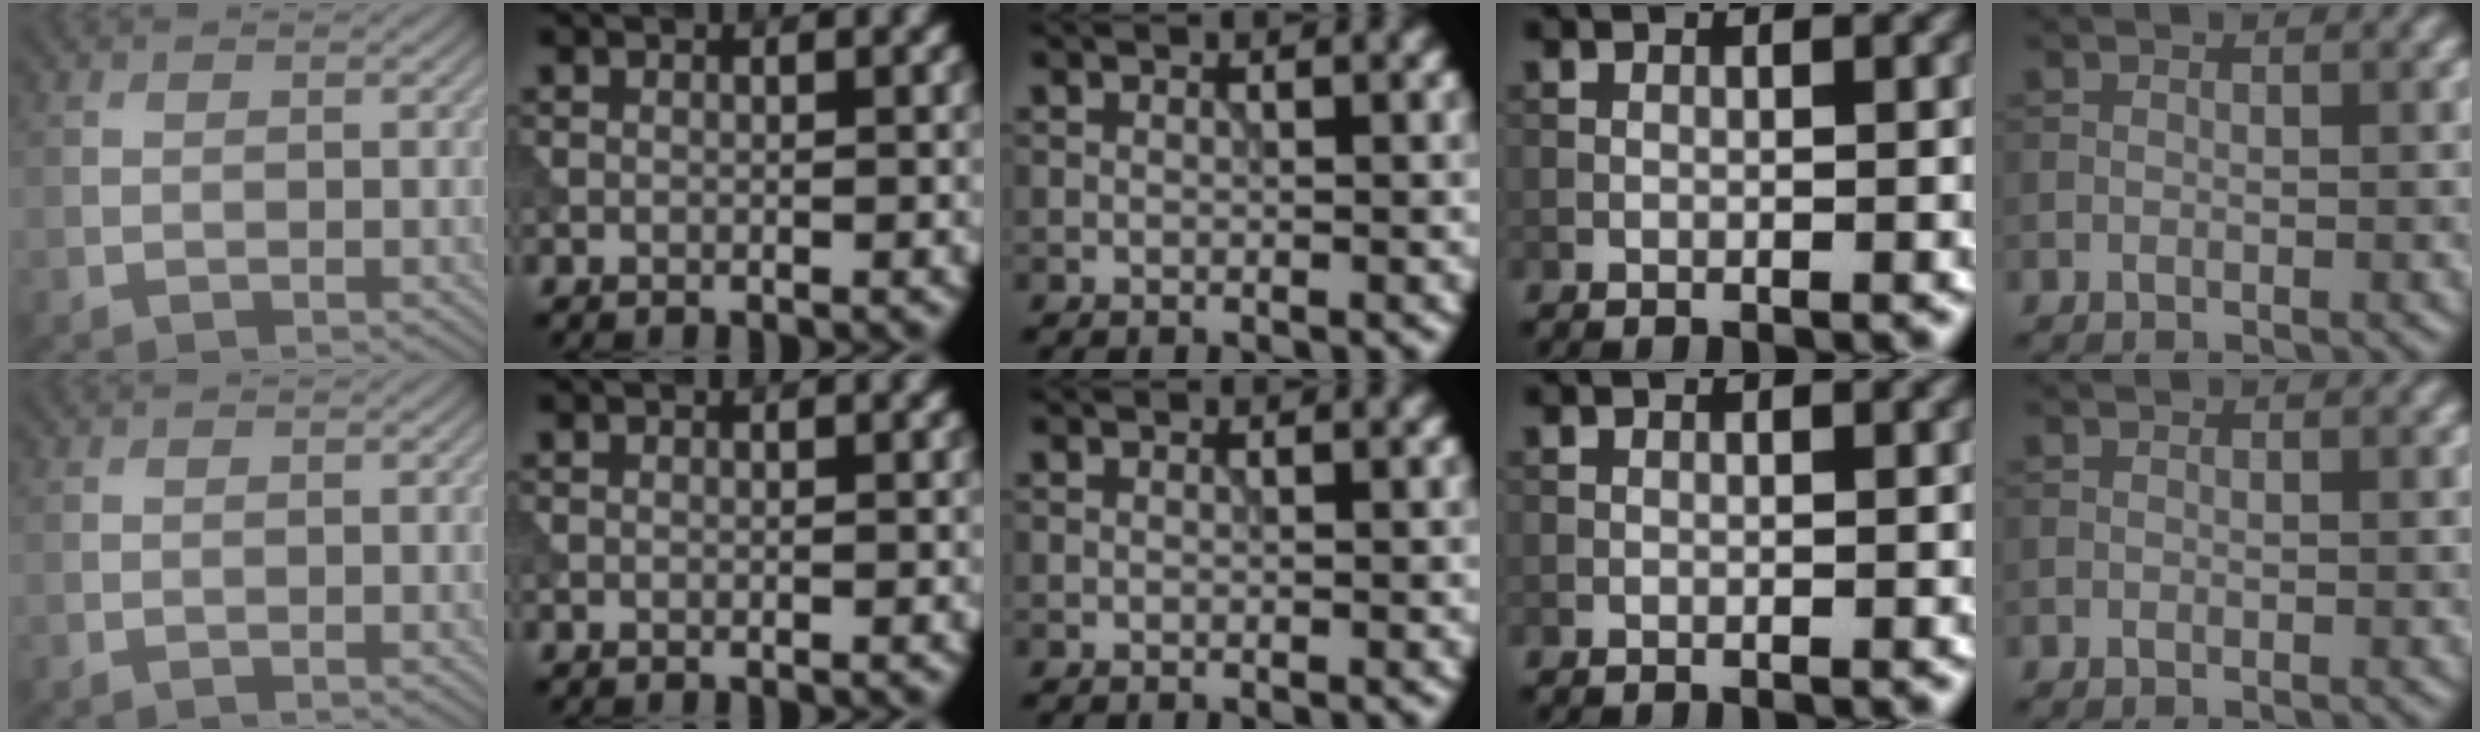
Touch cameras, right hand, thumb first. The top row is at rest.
{}